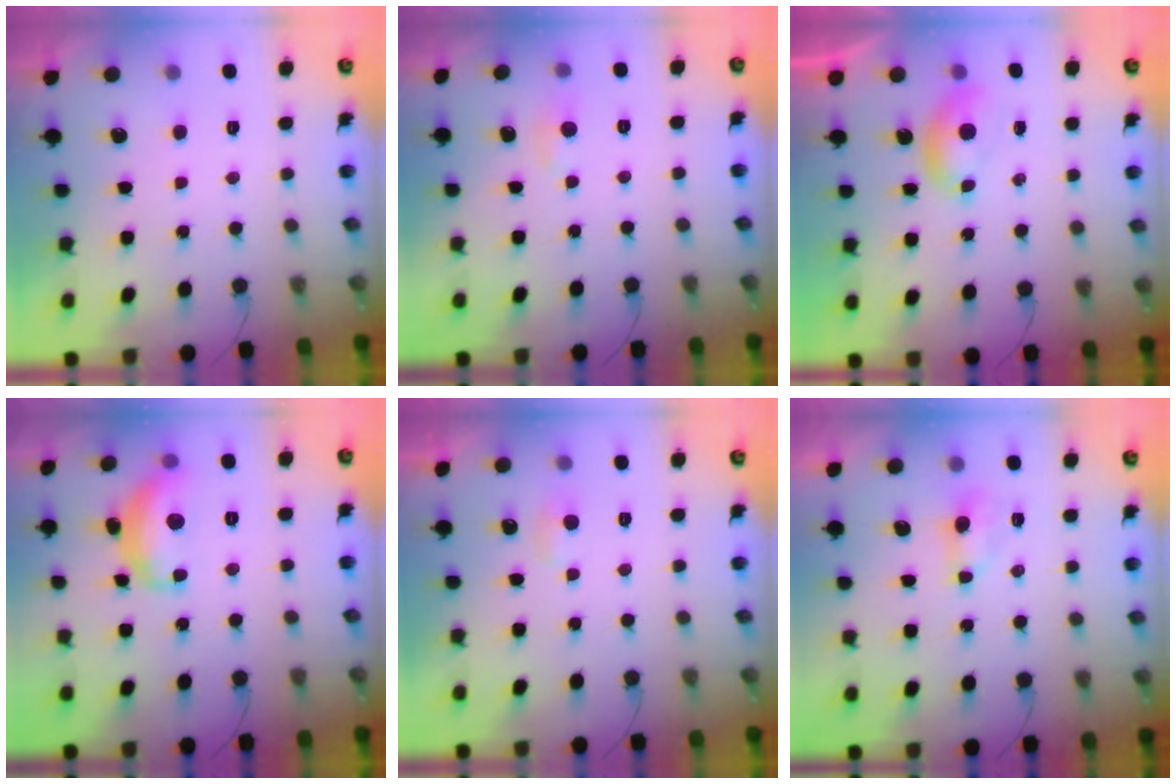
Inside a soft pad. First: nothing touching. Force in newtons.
{"total": 4.8, "press": 4.7, "slide": 0.6}
{"total": 4.5, "press": 4.5, "slide": 0.6}
{"total": 13.9, "press": 13.8, "slide": 1.0}
{"total": 3.9, "press": 3.8, "slide": 0.4}
{"total": 4.5, "press": 4.5, "slide": 0.8}